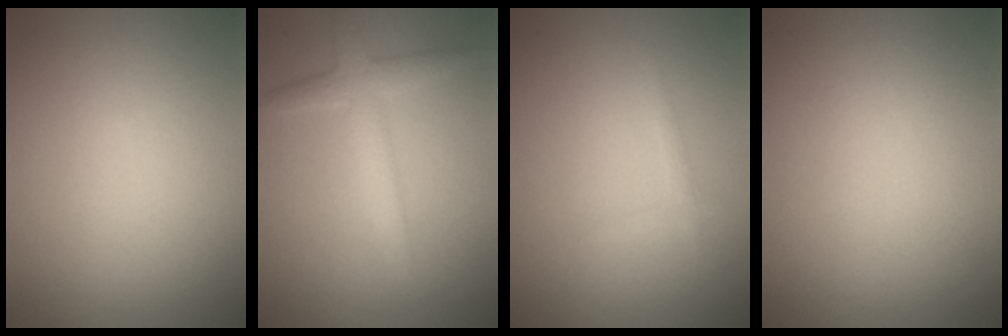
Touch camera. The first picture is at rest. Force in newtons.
{"total": 3.1, "press": 3.1, "slide": 0.1}
{"total": 0.8, "press": 0.8, "slide": 0.1}
{"total": 0.0}